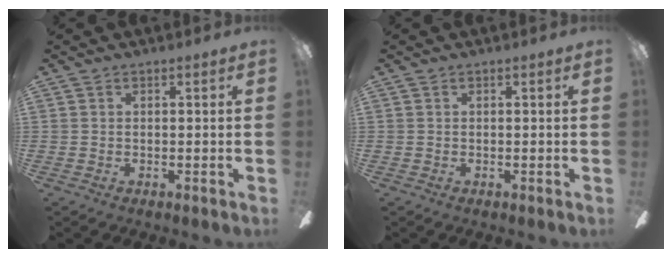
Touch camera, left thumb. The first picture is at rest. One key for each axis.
{"total": 0.0}